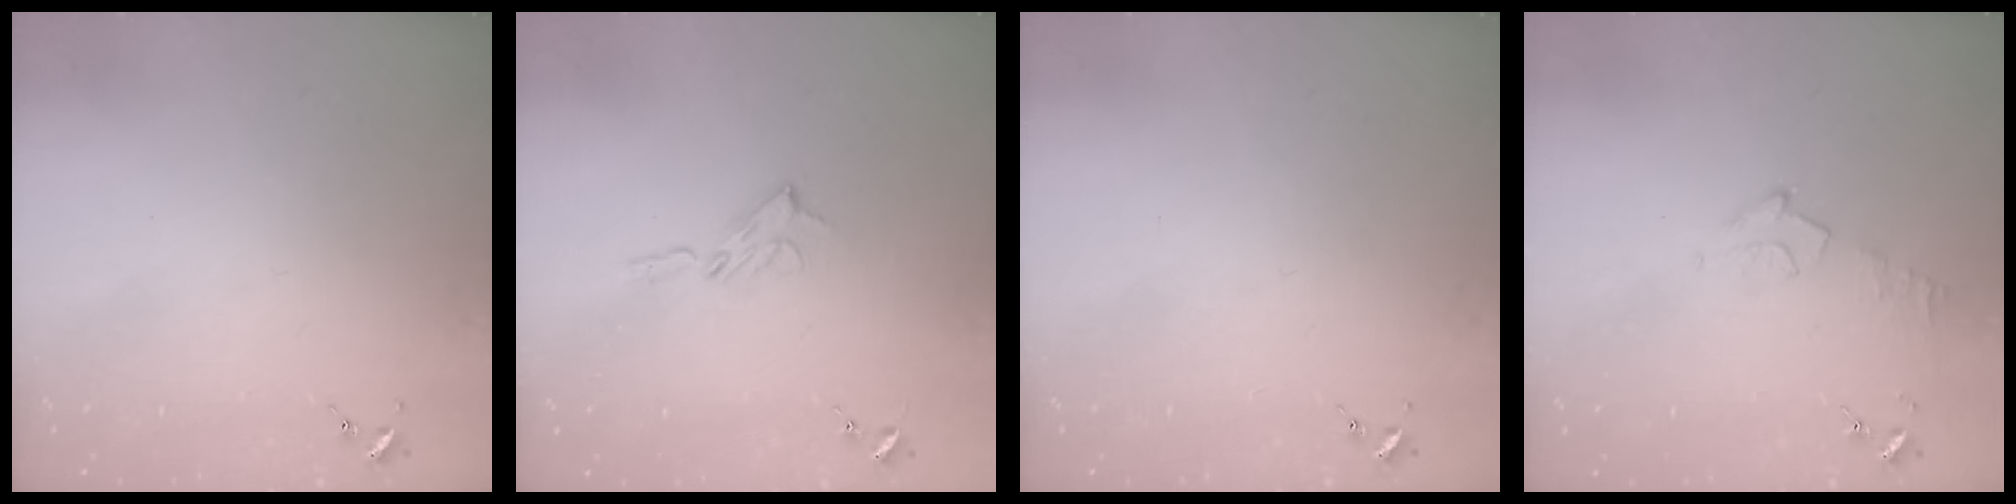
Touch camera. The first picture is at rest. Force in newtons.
{"total": 4.7, "press": 4.7, "slide": 0.6}
{"total": 0.0}
{"total": 6.8, "press": 6.8, "slide": 0.8}